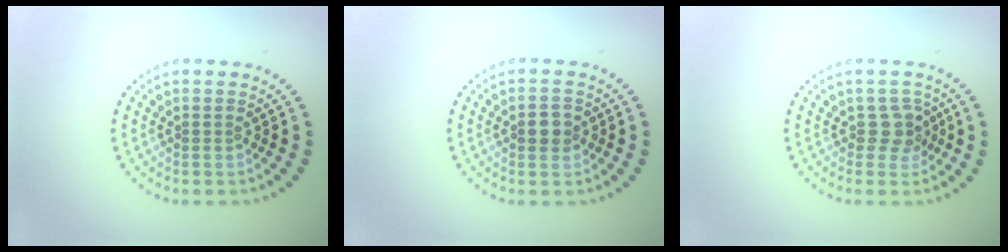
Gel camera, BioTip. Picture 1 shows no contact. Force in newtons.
{"total": 2.0, "press": 2.0, "slide": 0.2}
{"total": 2.0, "press": 1.7, "slide": 1.1}